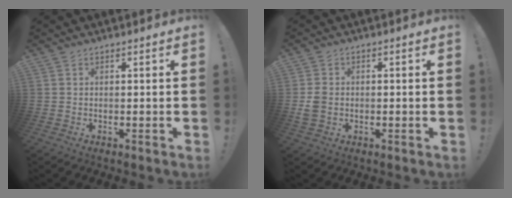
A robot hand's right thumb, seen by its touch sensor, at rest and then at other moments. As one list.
[{"total": 4.3, "force": [-0.8, 3.1, 2.8], "torque": [-0.056, 0.008, -0.012]}]